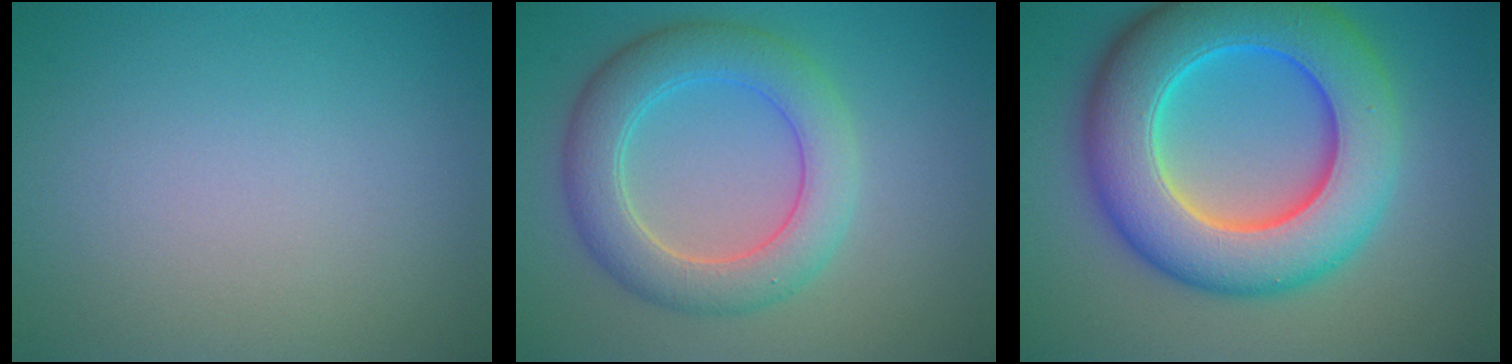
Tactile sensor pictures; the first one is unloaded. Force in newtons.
{"total": 5.8, "press": 5.8, "slide": 0.1}
{"total": 12.0, "press": 12.0, "slide": 0.2}